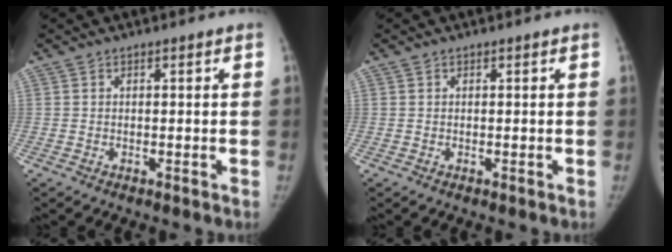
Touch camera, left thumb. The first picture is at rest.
{"total": 0.0}